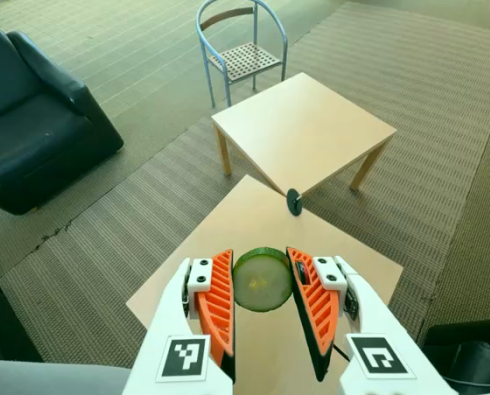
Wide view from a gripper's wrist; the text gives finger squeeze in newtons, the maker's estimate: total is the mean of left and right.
{"total": 11.8, "left": 12.6, "right": 11.0}